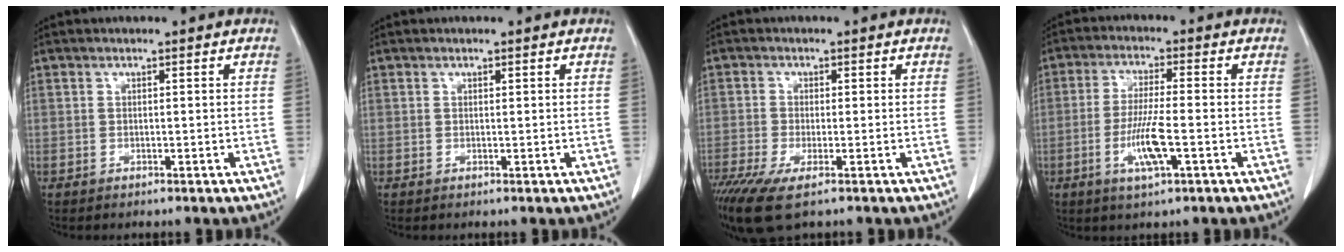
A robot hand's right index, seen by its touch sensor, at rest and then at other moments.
{"total": 0.0}
{"total": 7.2, "force": [-4.5, 1.5, 5.4], "torque": [-0.101, -0.021, -0.080]}
{"total": 7.3, "force": [-2.5, 0.6, 6.9], "torque": [-0.137, -0.010, -0.047]}